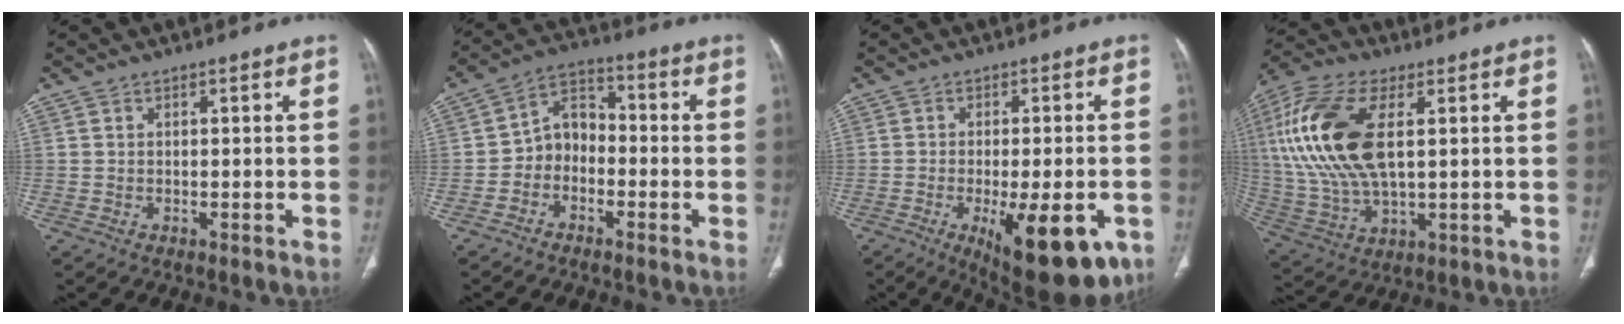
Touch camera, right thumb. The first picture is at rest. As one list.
[{"total": 7.0, "force": [-2.2, 5.4, 3.9], "torque": [-0.043, 0.037, -0.056]}, {"total": 17.0, "force": [-7.1, 6.3, 14.1], "torque": [-0.155, -0.001, -0.084]}, {"total": 20.2, "force": [4.0, 9.6, 17.3], "torque": [-0.383, -0.002, 0.077]}]